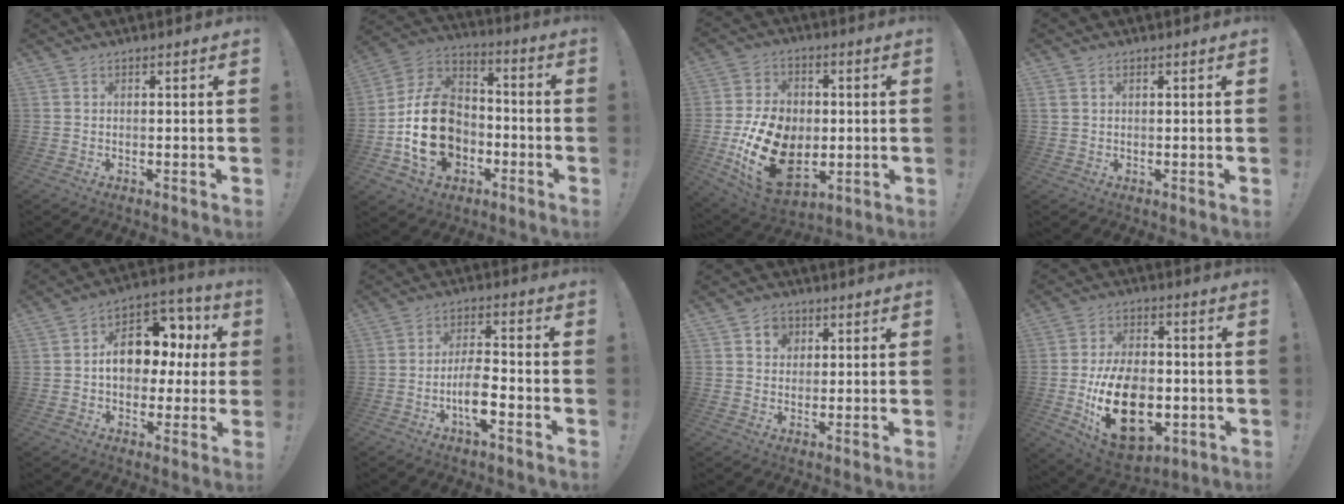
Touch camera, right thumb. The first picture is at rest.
{"total": 20.6, "force": [-5.0, 15.6, 12.6], "torque": [-0.221, 0.035, -0.068]}
{"total": 21.5, "force": [-4.0, 15.2, 14.6], "torque": [-0.263, 0.017, -0.051]}
{"total": 1.6, "force": [0.7, 1.1, 0.9], "torque": [-0.025, 0.006, 0.016]}
{"total": 13.9, "force": [0.9, 10.3, 9.3], "torque": [-0.127, 0.006, 0.022]}
{"total": 9.2, "force": [-3.5, 3.1, 7.9], "torque": [-0.139, 0.006, -0.064]}
{"total": 4.8, "force": [1.9, 4.2, 1.4], "torque": [-0.011, -0.008, 0.032]}
{"total": 22.6, "force": [-5.7, 14.6, 16.3], "torque": [-0.276, 0.025, -0.079]}